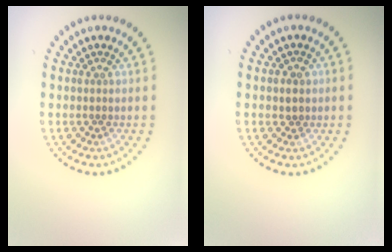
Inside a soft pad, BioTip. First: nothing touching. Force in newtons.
{"total": 0.9, "press": 0.8, "slide": 0.3}